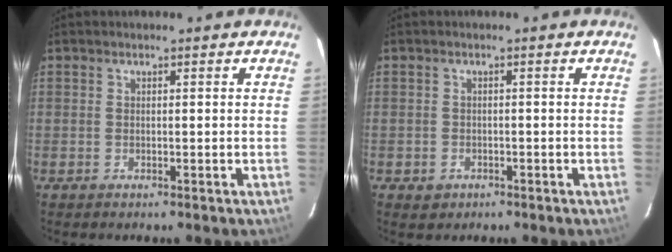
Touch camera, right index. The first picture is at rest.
{"total": 2.5, "force": [-1.2, 2.1, 0.6], "torque": [-0.017, 0.000, -0.013]}